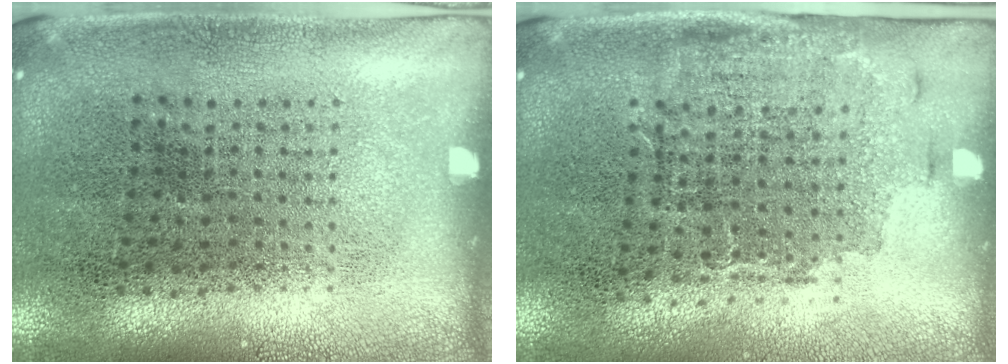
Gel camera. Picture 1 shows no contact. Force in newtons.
{"total": 1.5, "press": 1.2, "slide": 0.9}